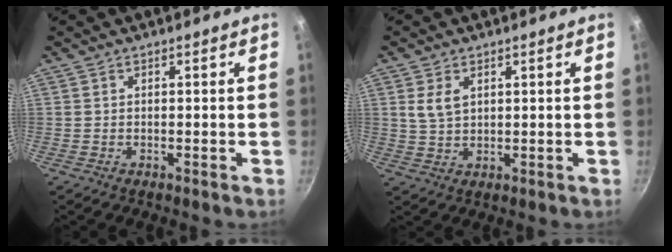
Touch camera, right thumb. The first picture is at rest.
{"total": 4.3, "force": [1.6, 2.7, 3.0], "torque": [-0.053, -0.006, 0.034]}